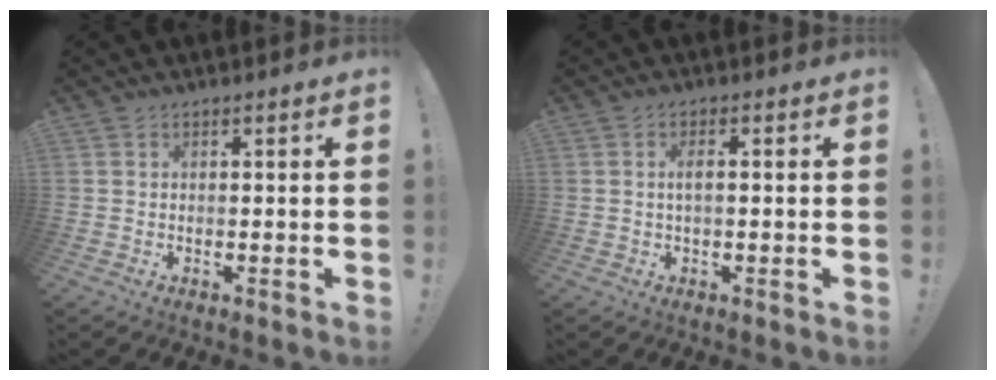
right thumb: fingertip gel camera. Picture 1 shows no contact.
{"total": 2.4, "force": [0.0, 0.6, 2.3], "torque": [-0.035, 0.001, -0.003]}